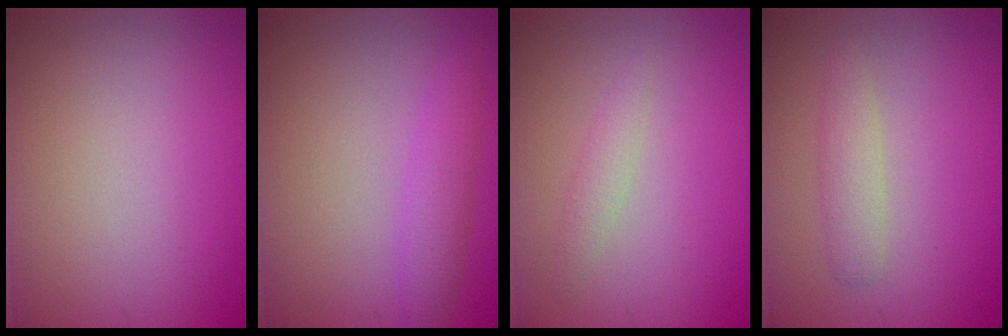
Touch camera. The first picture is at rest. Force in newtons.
{"total": 2.6, "press": 2.6, "slide": 0.0}
{"total": 1.3, "press": 1.3, "slide": 0.0}
{"total": 1.9, "press": 1.9, "slide": 0.1}